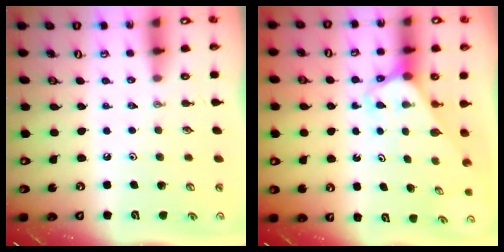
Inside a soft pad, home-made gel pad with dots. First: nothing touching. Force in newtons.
{"total": 2.8, "press": 2.8, "slide": 0.2}